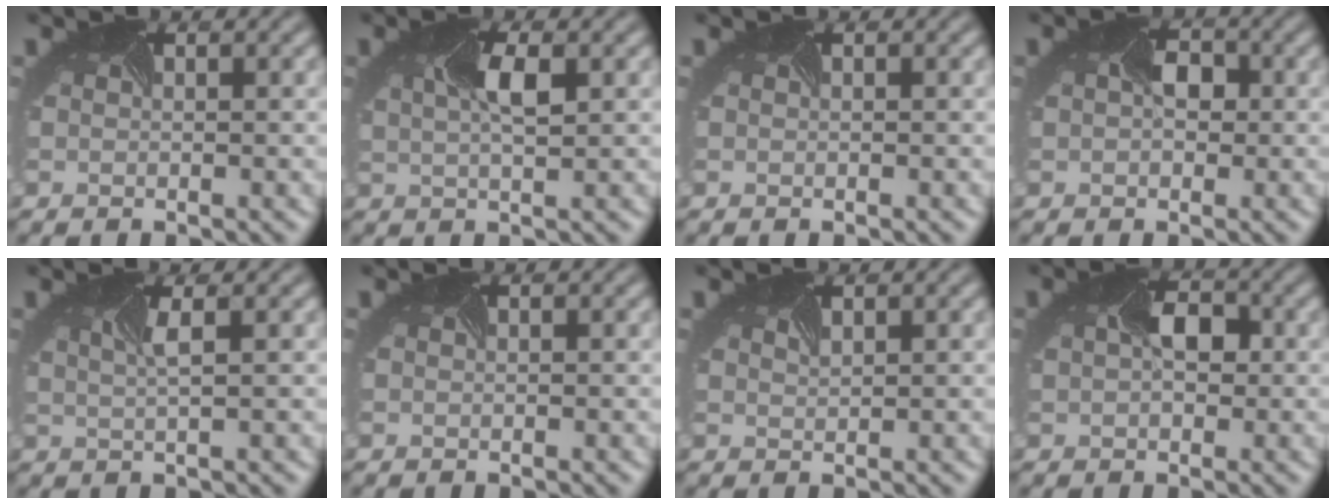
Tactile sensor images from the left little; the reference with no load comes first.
{"total": 2.1, "force": [0.1, 0.5, 2.0], "torque": [-0.052, 0.003, 0.010]}
{"total": 0.0}
{"total": 1.9, "force": [-0.4, 1.5, 1.0], "torque": [-0.029, 0.003, 0.002]}
{"total": 1.1, "force": [-0.1, 0.0, 1.1], "torque": [-0.024, -0.002, 0.006]}
{"total": 0.0}
{"total": 0.0}
{"total": 2.1, "force": [-0.3, 1.5, 1.5], "torque": [-0.042, 0.005, 0.001]}